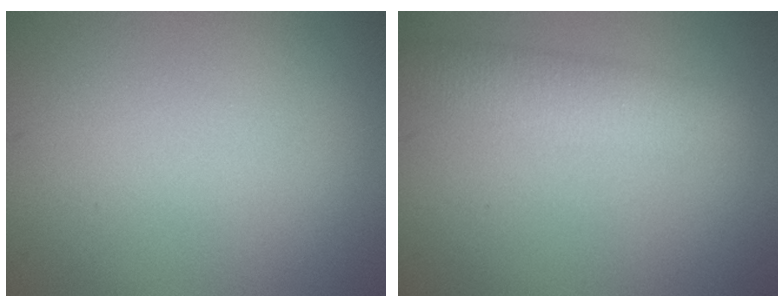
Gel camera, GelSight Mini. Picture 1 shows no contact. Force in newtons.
{"total": 3.6, "press": 3.6, "slide": 0.1}